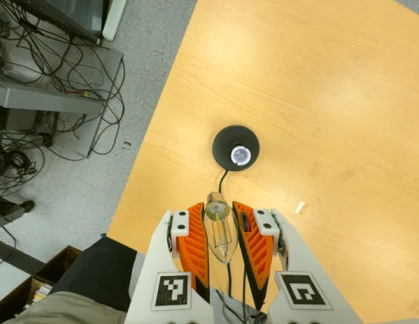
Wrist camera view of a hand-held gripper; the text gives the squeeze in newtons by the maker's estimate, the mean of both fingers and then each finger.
{"total": 21.7, "left": 23.6, "right": 19.9}